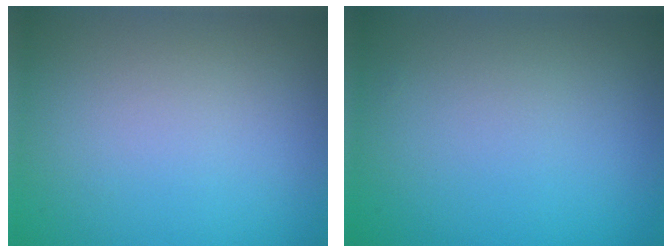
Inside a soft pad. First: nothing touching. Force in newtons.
{"total": 0.0}